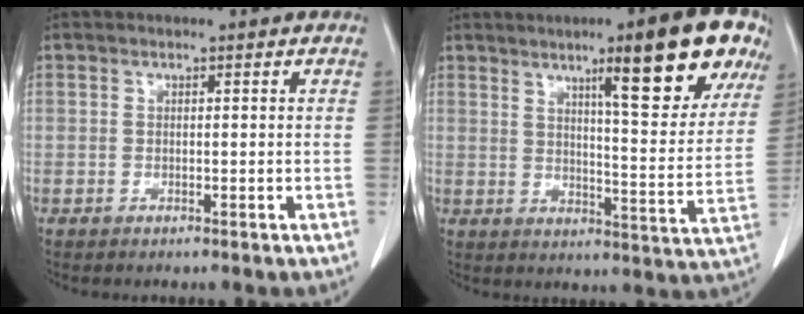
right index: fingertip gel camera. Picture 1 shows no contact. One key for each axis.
{"total": 16.9, "fx": 9.4, "fy": 1.9, "fz": 14.0, "tx": -0.176, "ty": 0.000, "tz": 0.123}